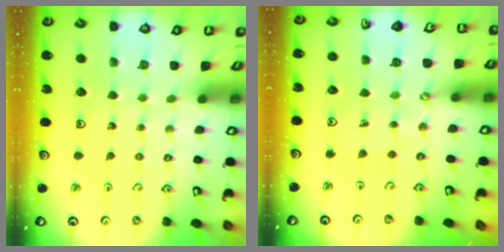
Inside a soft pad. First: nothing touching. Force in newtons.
{"total": 0.6, "press": 0.6, "slide": 0.1}